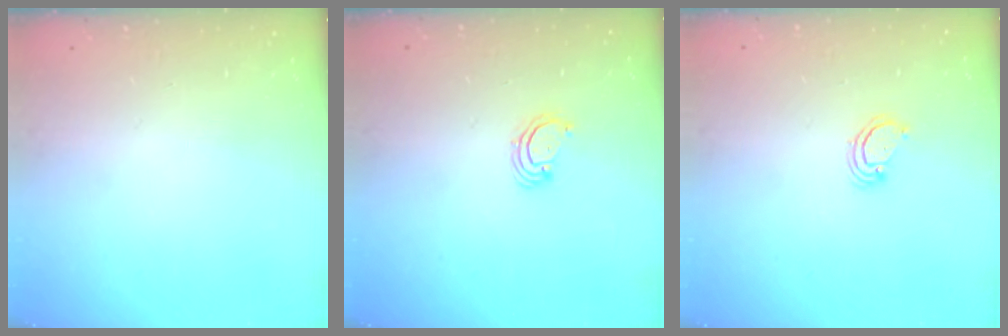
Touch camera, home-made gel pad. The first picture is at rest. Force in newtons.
{"total": 2.5, "press": 2.5, "slide": 0.2}
{"total": 2.6, "press": 2.6, "slide": 0.2}